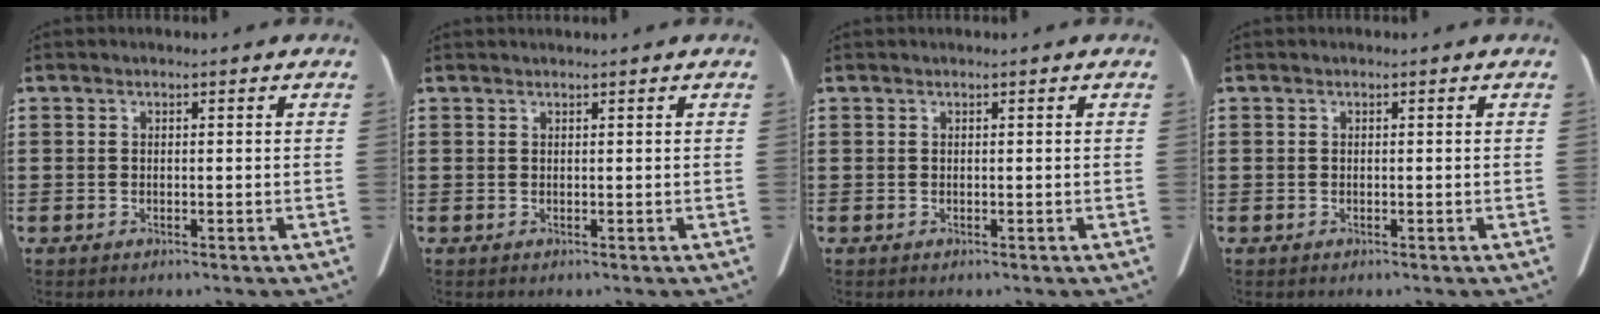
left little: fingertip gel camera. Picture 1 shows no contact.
{"total": 0.5, "force": [0.5, -0.1, 0.1], "torque": [-0.003, 0.000, 0.010]}
{"total": 0.0}
{"total": 0.0}